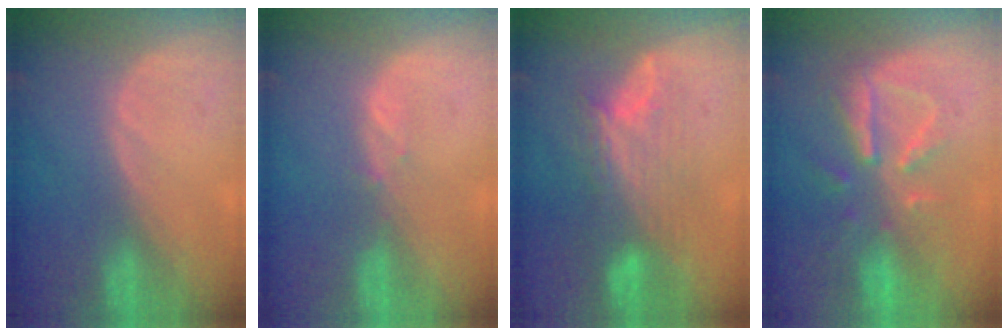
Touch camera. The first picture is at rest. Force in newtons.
{"total": 0.8, "press": 0.8, "slide": 0.3}
{"total": 7.6, "press": 7.3, "slide": 2.2}
{"total": 8.1, "press": 7.5, "slide": 3.0}